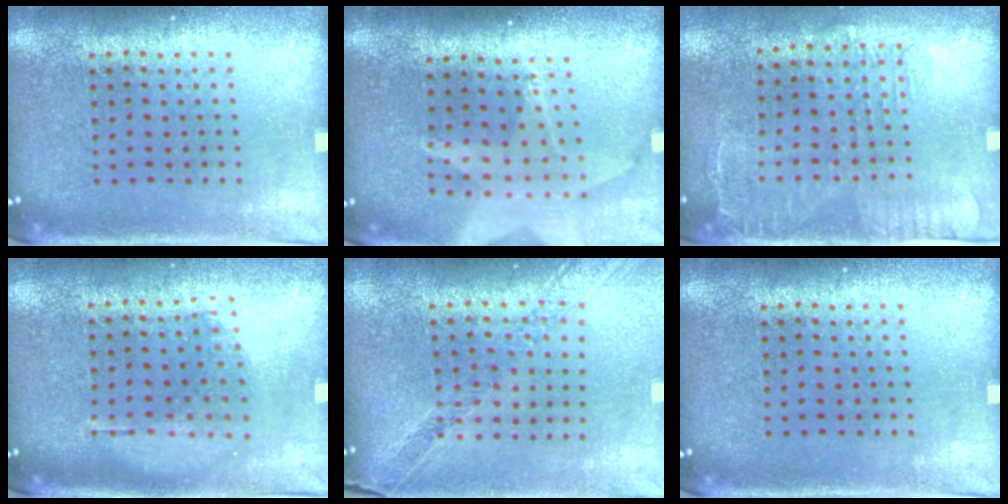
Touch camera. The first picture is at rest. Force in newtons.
{"total": 2.0, "press": 1.5, "slide": 1.2}
{"total": 1.6, "press": 1.2, "slide": 1.0}
{"total": 1.2, "press": 1.1, "slide": 0.4}
{"total": 1.2, "press": 1.2, "slide": 0.2}
{"total": 0.0}